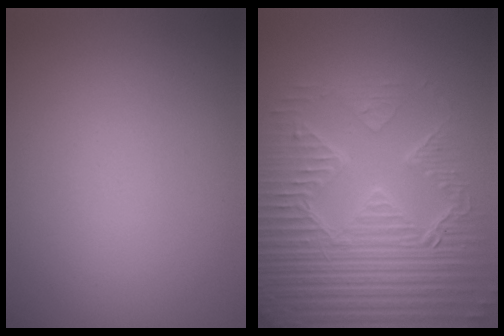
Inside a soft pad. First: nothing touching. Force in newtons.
{"total": 7.2, "press": 5.8, "slide": 4.2}